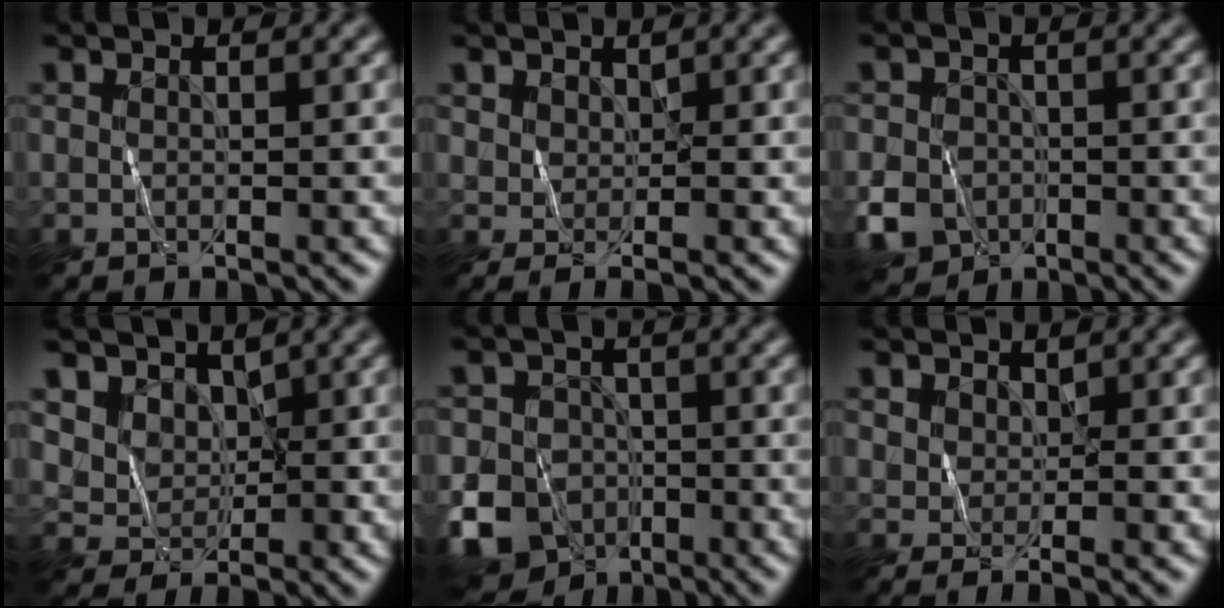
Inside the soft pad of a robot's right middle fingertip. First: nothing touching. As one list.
[{"total": 1.7, "force": [0.7, 1.1, 1.0], "torque": [-0.021, 0.000, 0.014]}, {"total": 4.3, "force": [-1.7, 3.6, 1.7], "torque": [-0.041, -0.006, -0.041]}, {"total": 4.5, "force": [2.7, 3.3, 1.5], "torque": [-0.059, -0.015, 0.059]}, {"total": 11.3, "force": [-5.5, 9.2, 3.5], "torque": [-0.058, -0.030, -0.121]}, {"total": 1.9, "force": [0.7, 1.2, 1.4], "torque": [-0.027, 0.001, 0.013]}]